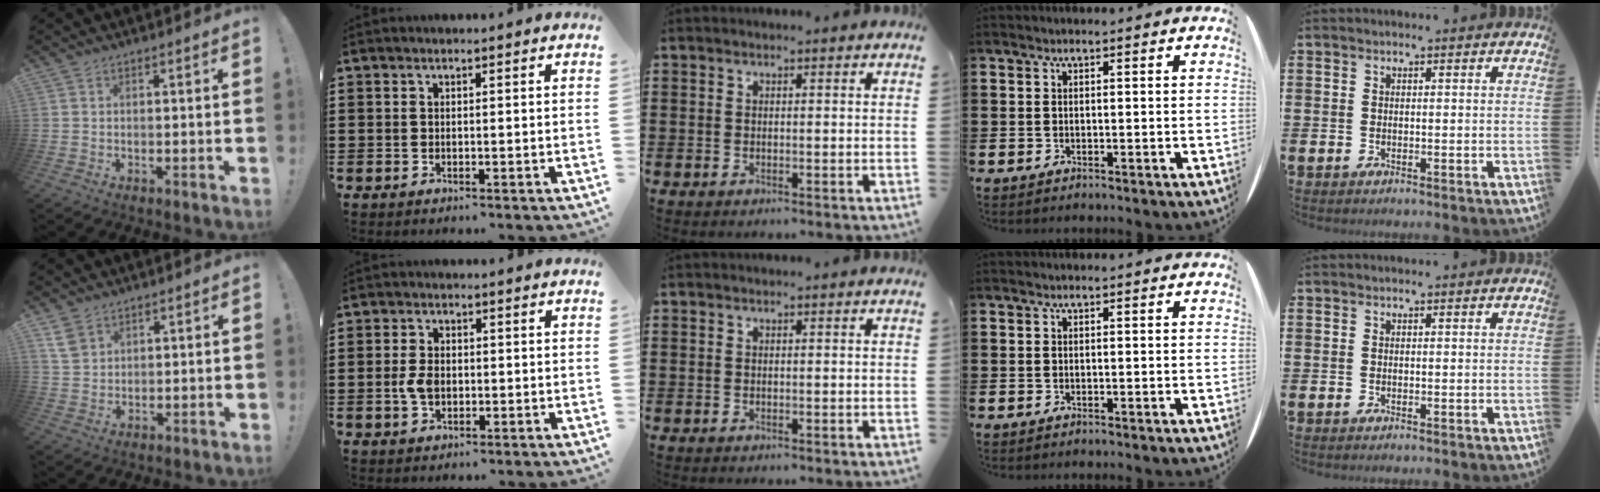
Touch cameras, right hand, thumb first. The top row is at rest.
{"thumb": {"total": 5.0, "force": [3.2, 3.2, 2.1], "torque": [-0.033, -0.014, 0.063]}, "index": {"total": 3.7, "force": [-0.4, 2.4, 2.8], "torque": [-0.069, 0.000, -0.012]}}